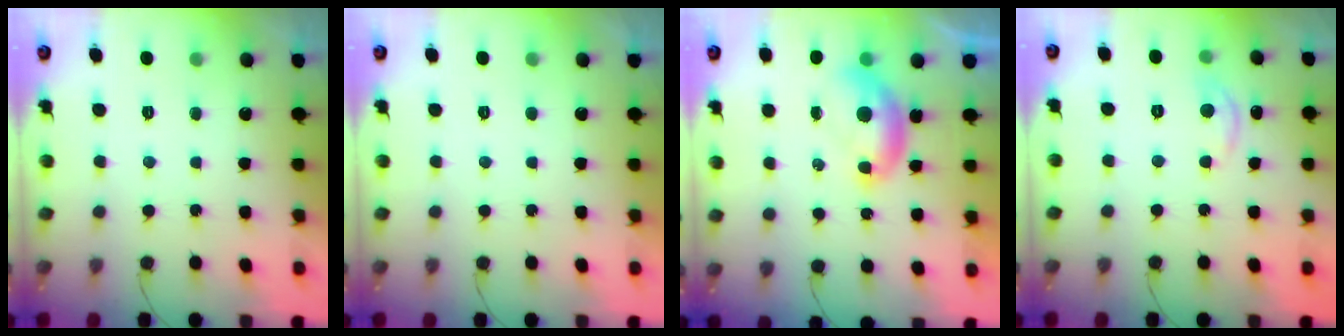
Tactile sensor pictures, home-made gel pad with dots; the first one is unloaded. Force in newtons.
{"total": 0.0}
{"total": 6.9, "press": 6.9, "slide": 1.1}
{"total": 5.1, "press": 5.0, "slide": 0.7}